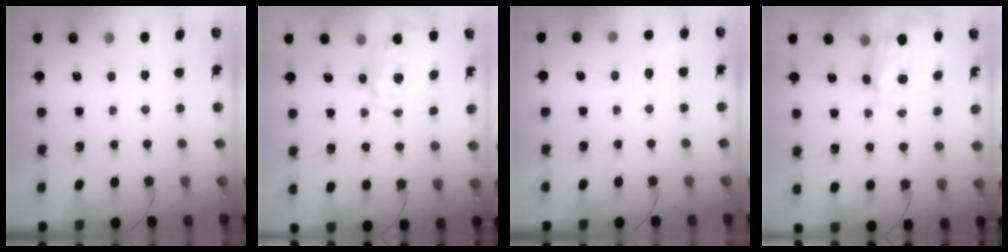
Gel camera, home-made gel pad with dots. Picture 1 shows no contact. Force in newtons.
{"total": 1.7, "press": 1.6, "slide": 0.5}
{"total": 9.1, "press": 8.9, "slide": 1.9}
{"total": 2.9, "press": 2.7, "slide": 1.0}